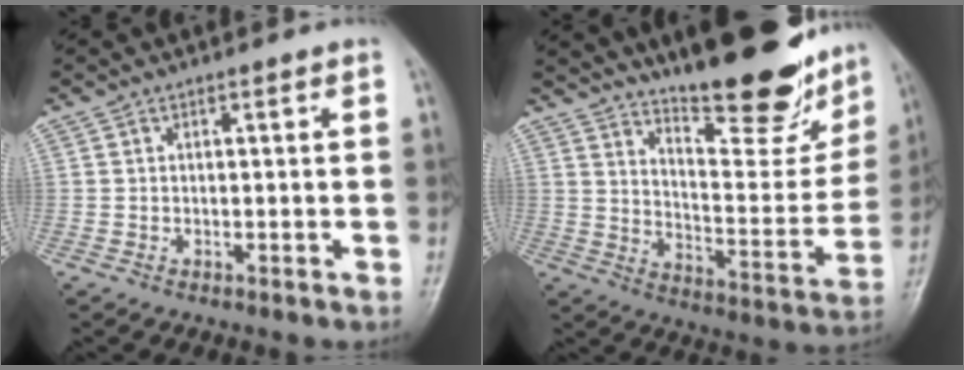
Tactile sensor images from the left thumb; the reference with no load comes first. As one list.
[{"total": 22.8, "force": [18.2, 6.3, 12.2], "torque": [-0.131, -0.115, 0.256]}]